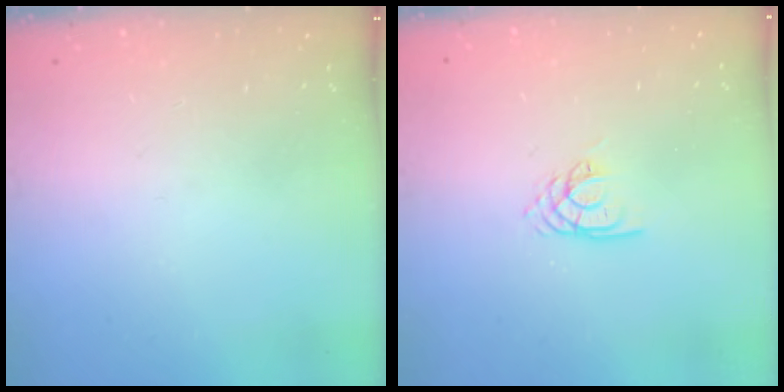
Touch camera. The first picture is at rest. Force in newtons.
{"total": 2.7, "press": 2.7, "slide": 0.1}